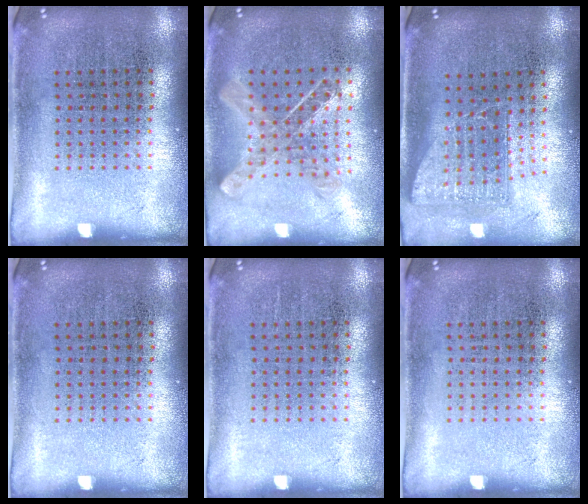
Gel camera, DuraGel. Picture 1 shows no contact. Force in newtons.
{"total": 1.0, "press": 1.0, "slide": 0.1}
{"total": 1.6, "press": 1.3, "slide": 1.0}
{"total": 0.0}
{"total": 0.0}
{"total": 0.0}